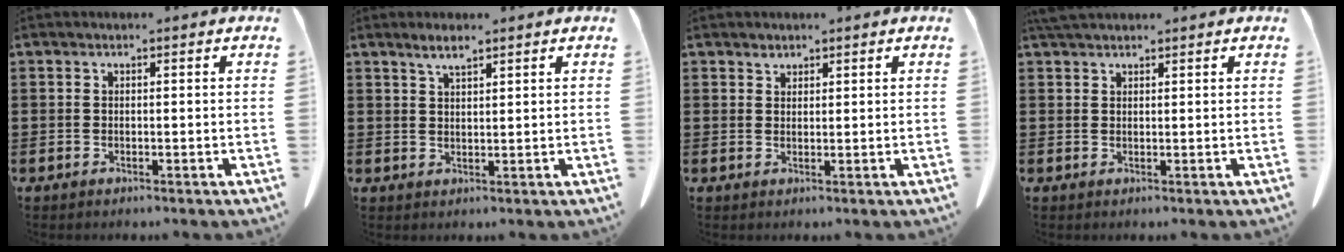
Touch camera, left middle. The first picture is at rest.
{"total": 2.4, "force": [1.9, 0.4, 1.5], "torque": [-0.032, 0.001, 0.034]}
{"total": 1.3, "force": [1.2, 0.5, 0.1], "torque": [-0.005, -0.001, 0.026]}
{"total": 2.4, "force": [2.1, 0.6, 0.9], "torque": [-0.024, 0.003, 0.041]}